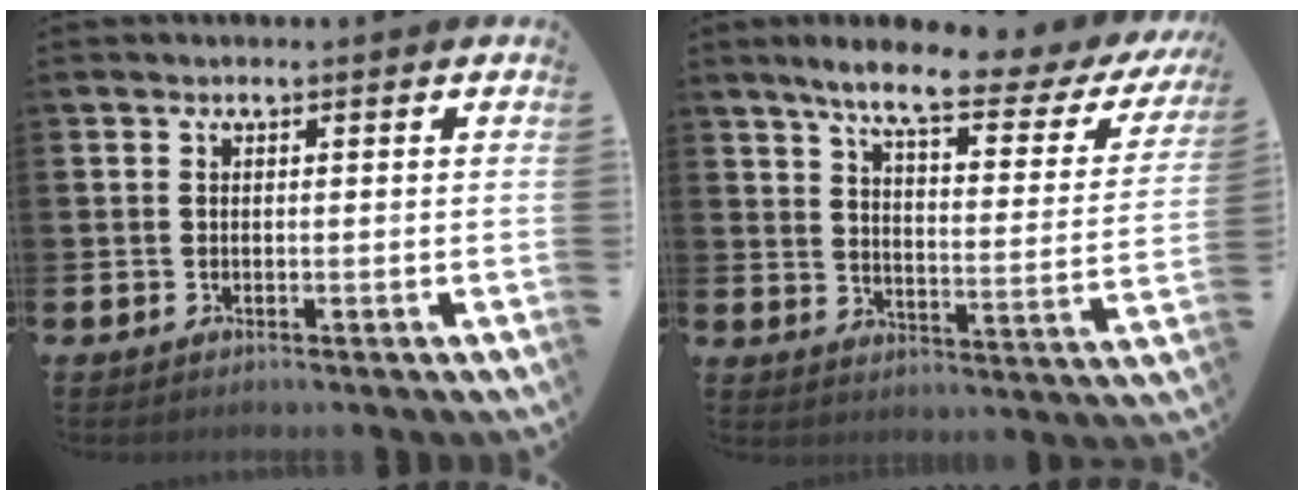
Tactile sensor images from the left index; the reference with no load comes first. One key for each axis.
{"total": 7.5, "fx": 5.9, "fy": 1.3, "fz": 4.5, "tx": -0.106, "ty": -0.036, "tz": 0.090}